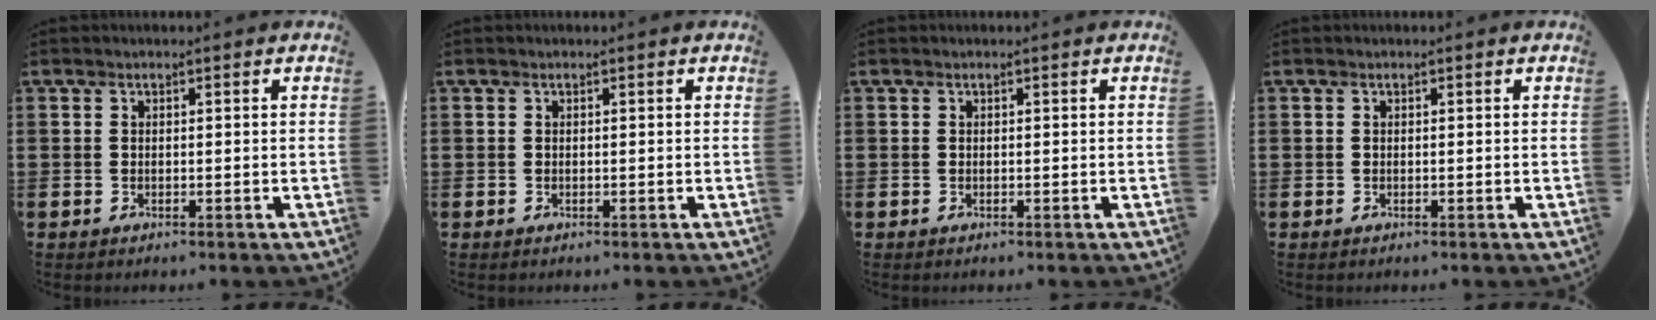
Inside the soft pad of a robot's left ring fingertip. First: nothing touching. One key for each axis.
{"total": 0.0}
{"total": 0.0}
{"total": 0.0}